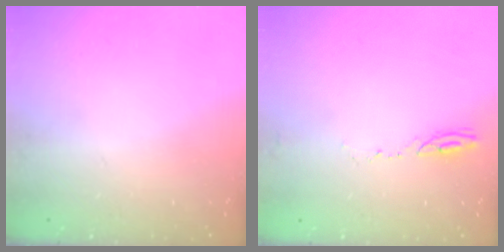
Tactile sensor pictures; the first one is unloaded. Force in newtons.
{"total": 4.7, "press": 4.7, "slide": 0.5}